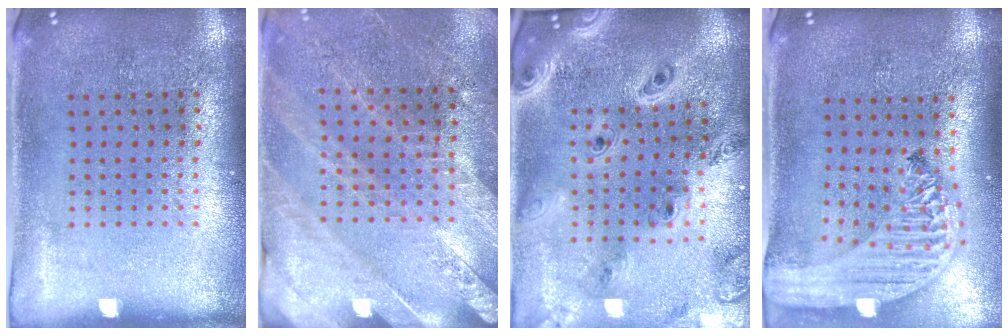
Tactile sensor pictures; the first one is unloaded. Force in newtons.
{"total": 2.5, "press": 2.5, "slide": 0.4}
{"total": 2.8, "press": 2.4, "slide": 1.4}
{"total": 3.1, "press": 2.4, "slide": 1.9}